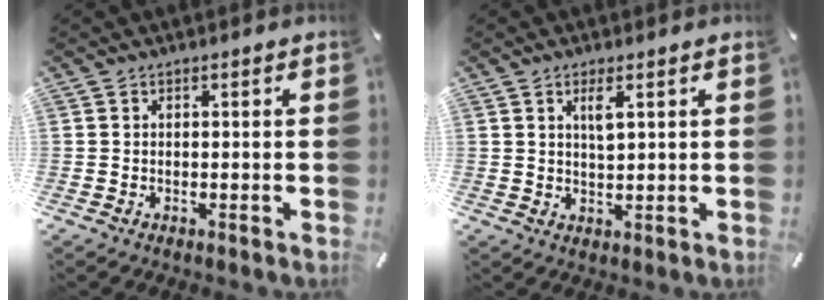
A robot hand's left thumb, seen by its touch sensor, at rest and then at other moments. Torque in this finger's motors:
{"motor_torque": [0.00, -0.38, 0.19, 0.12, 0.00]}